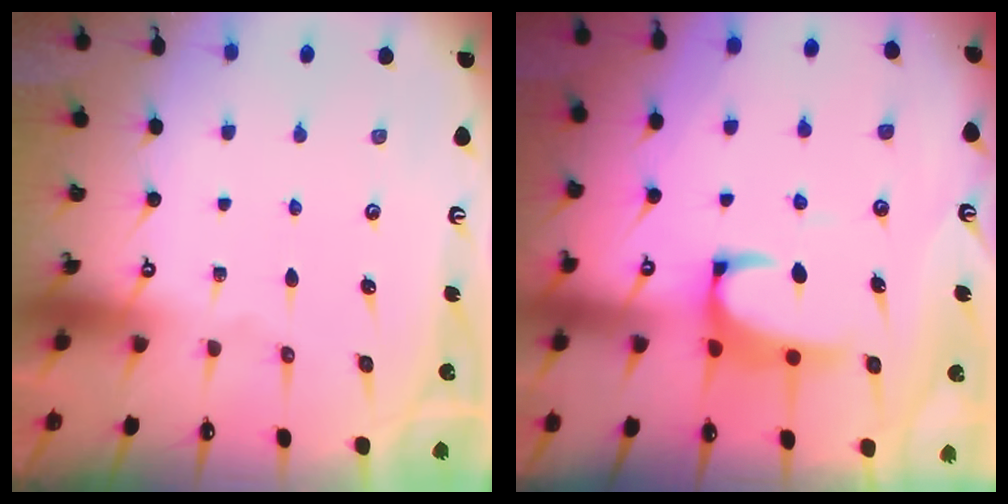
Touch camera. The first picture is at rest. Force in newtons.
{"total": 2.2, "press": 2.0, "slide": 0.9}